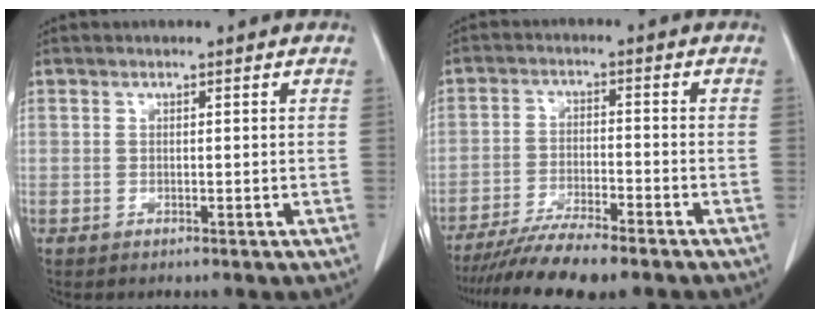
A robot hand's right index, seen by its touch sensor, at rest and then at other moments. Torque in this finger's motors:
{"motor_torque": [0.58, -0.53, 0.70, 0.18]}